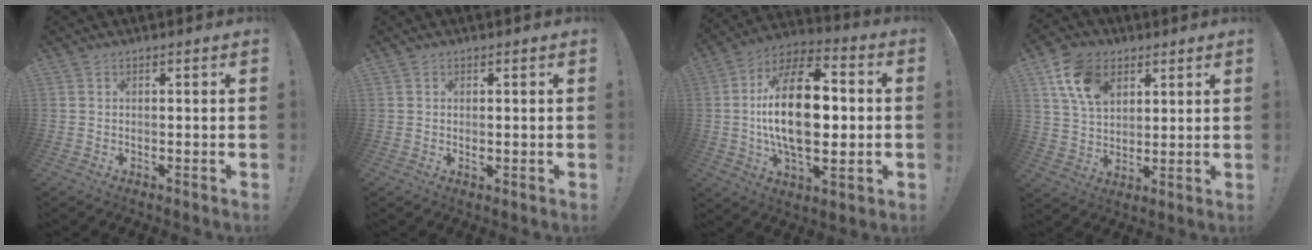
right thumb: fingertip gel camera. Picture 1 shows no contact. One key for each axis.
{"total": 0.7, "fx": 0.0, "fy": 0.6, "fz": 0.2, "tx": -0.004, "ty": 0.001, "tz": 0.001}
{"total": 25.0, "fx": -0.3, "fy": 13.0, "fz": 21.3, "tx": -0.377, "ty": 0.002, "tz": -0.012}
{"total": 12.9, "fx": 6.4, "fy": 8.8, "fz": 7.0, "tx": -0.121, "ty": -0.015, "tz": 0.127}